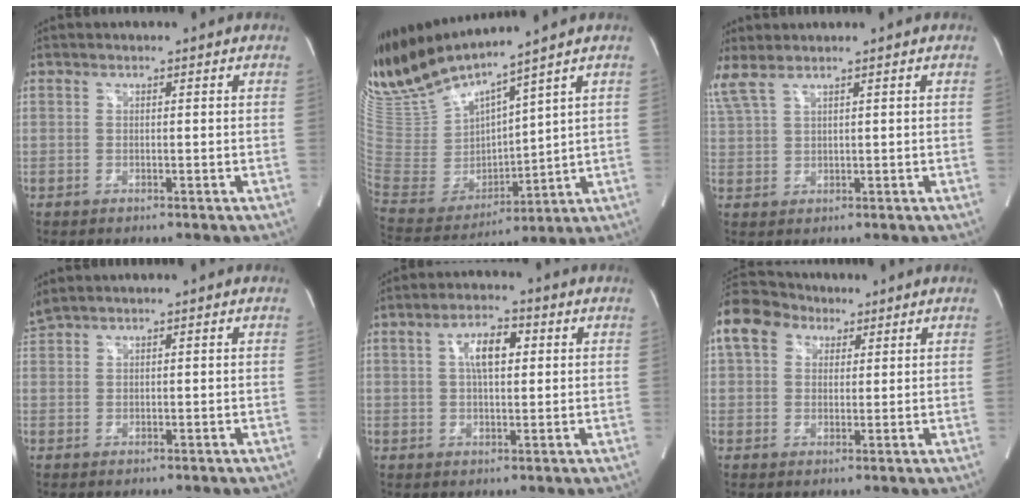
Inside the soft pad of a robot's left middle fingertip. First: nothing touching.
{"total": 13.7, "force": [12.3, -0.7, 5.9], "torque": [-0.134, -0.013, 0.258]}
{"total": 4.0, "force": [3.4, 0.5, 2.2], "torque": [-0.070, 0.015, 0.083]}
{"total": 2.0, "force": [1.9, -0.1, 0.7], "torque": [-0.023, 0.018, 0.045]}
{"total": 5.9, "force": [1.5, 2.3, 5.2], "torque": [-0.098, 0.013, 0.026]}
{"total": 10.7, "force": [5.6, 7.8, 4.7], "torque": [-0.113, 0.048, 0.099]}